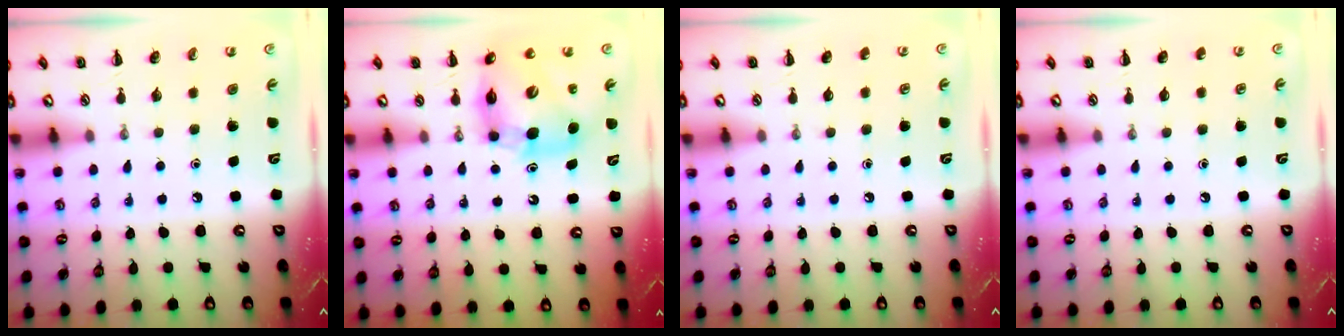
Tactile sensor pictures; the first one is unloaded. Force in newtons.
{"total": 11.2, "press": 10.7, "slide": 3.4}
{"total": 0.0}
{"total": 0.0}